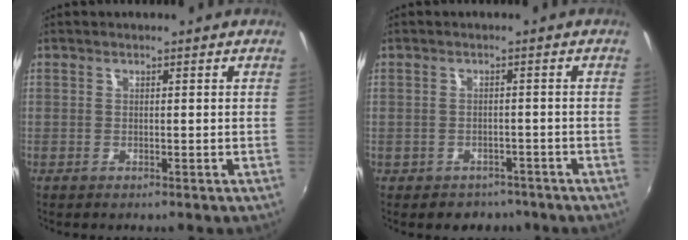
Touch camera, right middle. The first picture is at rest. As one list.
[{"total": 4.5, "force": [-3.4, 2.9, 0.7], "torque": [-0.020, -0.003, -0.041]}]